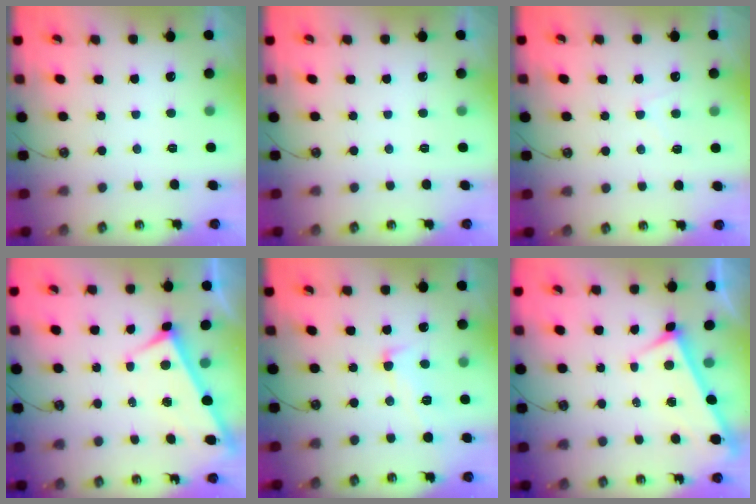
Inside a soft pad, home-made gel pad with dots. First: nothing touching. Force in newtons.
{"total": 0.0}
{"total": 2.9, "press": 2.9, "slide": 0.4}
{"total": 3.7, "press": 3.7, "slide": 0.5}
{"total": 2.1, "press": 1.8, "slide": 1.1}
{"total": 3.8, "press": 3.8, "slide": 0.2}